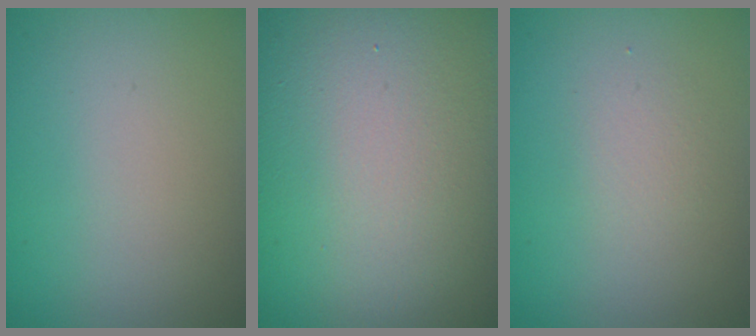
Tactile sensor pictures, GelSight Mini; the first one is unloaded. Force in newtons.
{"total": 24.8, "press": 24.8, "slide": 1.0}
{"total": 1.3, "press": 1.3, "slide": 0.0}